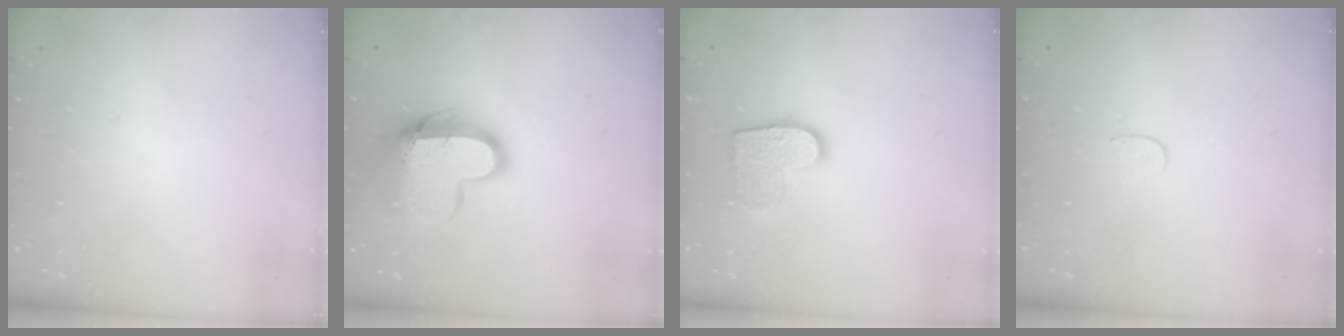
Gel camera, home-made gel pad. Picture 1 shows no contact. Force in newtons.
{"total": 13.7, "press": 13.6, "slide": 1.3}
{"total": 10.3, "press": 10.3, "slide": 0.4}
{"total": 3.4, "press": 3.4, "slide": 0.2}